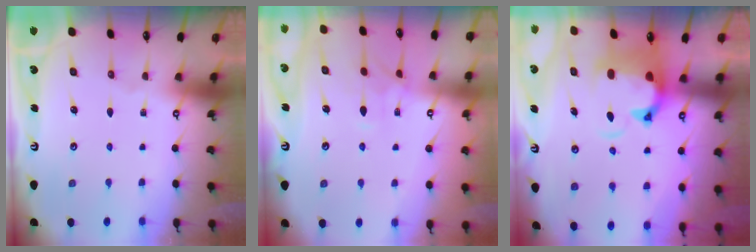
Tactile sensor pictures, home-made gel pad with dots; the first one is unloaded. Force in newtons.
{"total": 0.8, "press": 0.0, "slide": 0.8}
{"total": 3.1, "press": 2.8, "slide": 1.4}